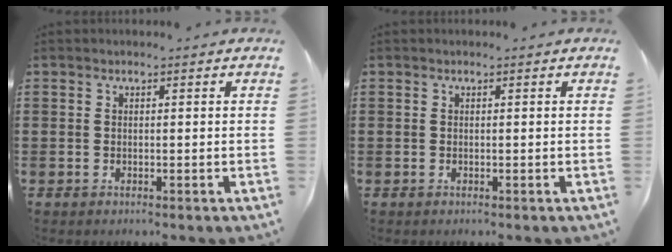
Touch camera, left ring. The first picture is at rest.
{"total": 0.0}